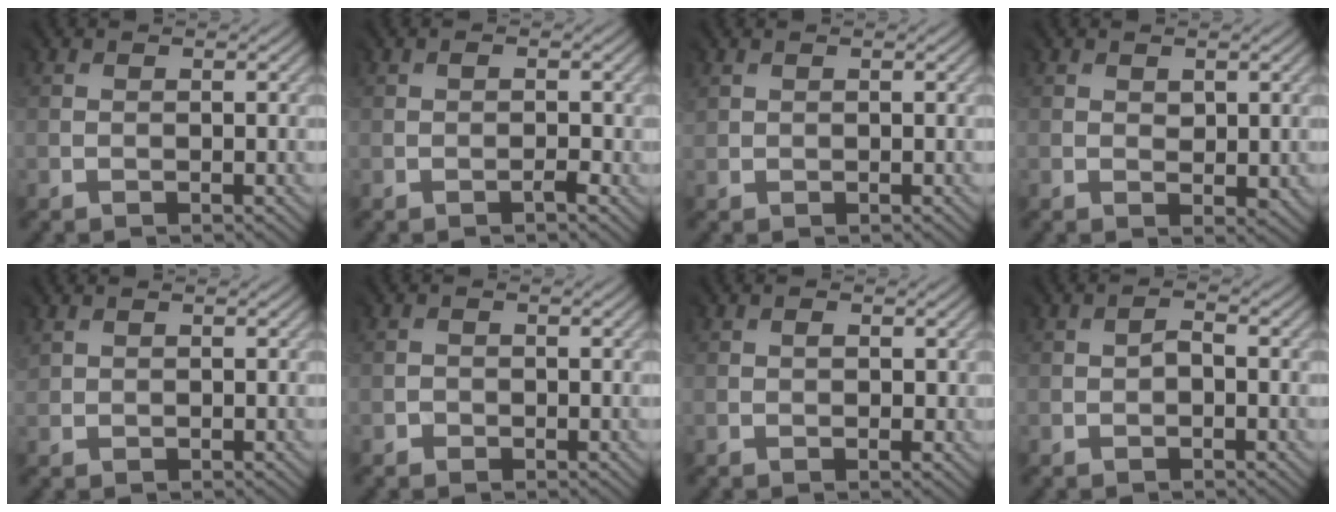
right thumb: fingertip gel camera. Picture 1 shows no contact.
{"total": 0.5, "force": [-0.5, 0.1, 0.2], "torque": [-0.001, 0.003, -0.007]}
{"total": 0.7, "force": [0.3, 0.5, 0.4], "torque": [-0.007, 0.004, 0.005]}
{"total": 1.5, "force": [0.7, 1.2, 0.6], "torque": [-0.013, -0.002, 0.017]}
{"total": 1.2, "force": [0.6, 0.8, 0.7], "torque": [-0.017, 0.005, 0.011]}
{"total": 1.0, "force": [-0.5, 0.7, -0.4], "torque": [0.013, -0.001, -0.009]}
{"total": 1.3, "force": [0.1, 0.9, 0.9], "torque": [-0.016, -0.001, 0.004]}
{"total": 0.7, "force": [-0.1, 0.6, 0.4], "torque": [-0.009, 0.003, 0.000]}